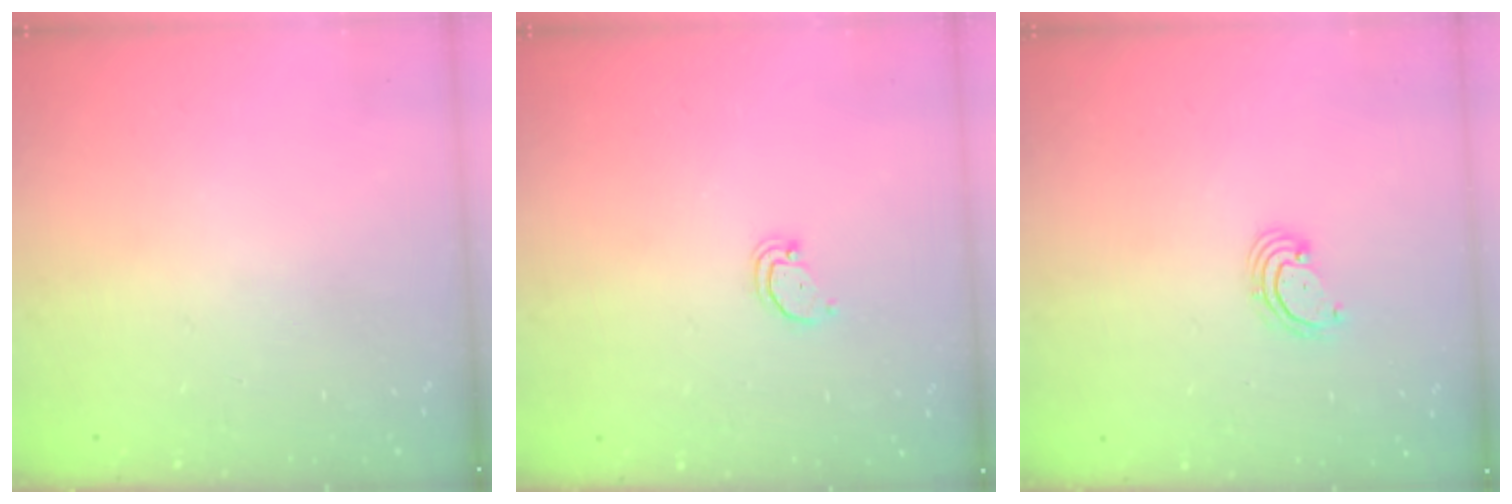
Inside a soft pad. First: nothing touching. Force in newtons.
{"total": 2.0, "press": 2.0, "slide": 0.2}
{"total": 2.7, "press": 2.7, "slide": 0.7}